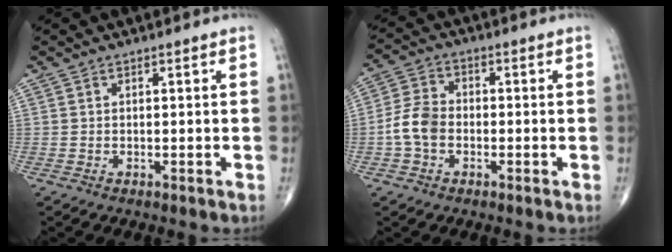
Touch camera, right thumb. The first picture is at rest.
{"total": 6.6, "force": [-1.6, 4.7, 4.3], "torque": [-0.081, 0.022, -0.041]}